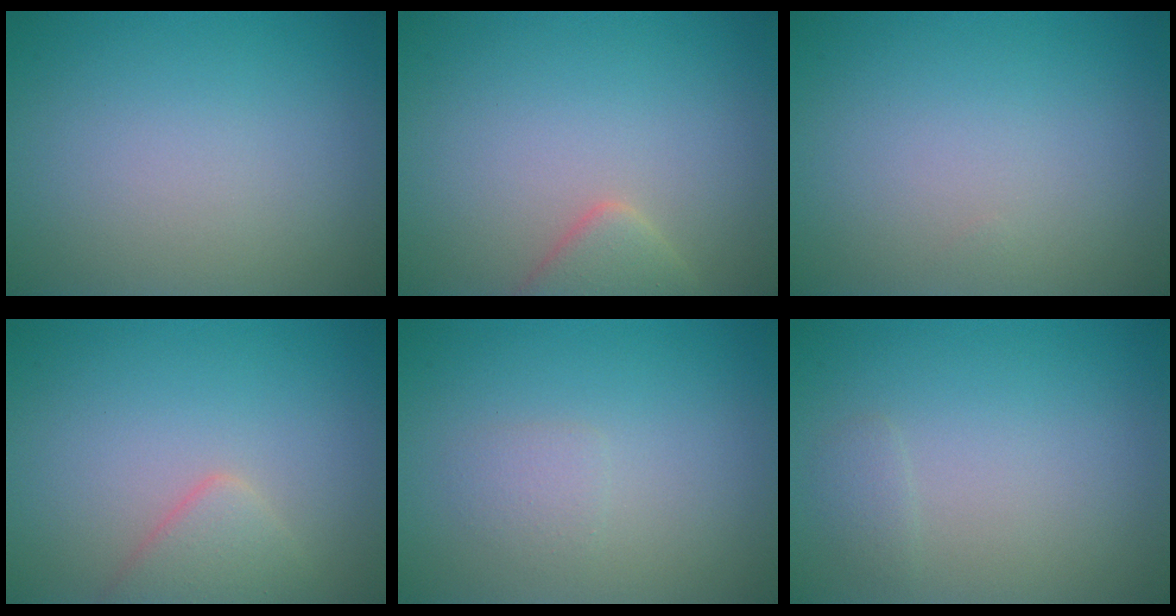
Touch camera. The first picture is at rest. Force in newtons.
{"total": 2.5, "press": 2.5, "slide": 0.2}
{"total": 0.0}
{"total": 2.4, "press": 2.4, "slide": 0.1}
{"total": 1.1, "press": 1.1, "slide": 0.0}
{"total": 0.8, "press": 0.8, "slide": 0.1}